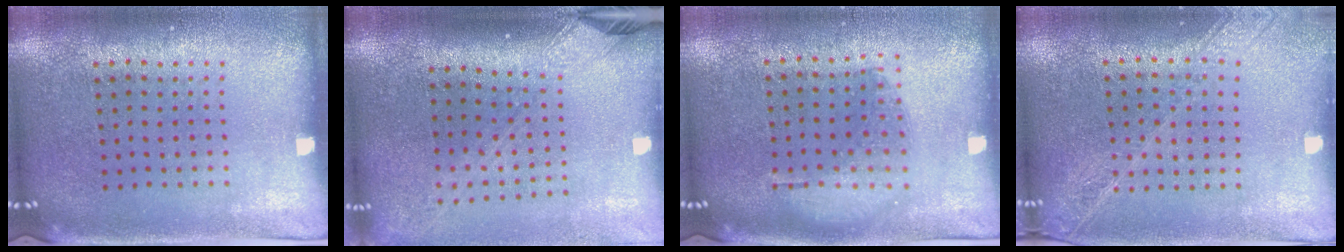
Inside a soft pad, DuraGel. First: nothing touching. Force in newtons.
{"total": 2.2, "press": 1.6, "slide": 1.5}
{"total": 1.1, "press": 1.0, "slide": 0.4}
{"total": 1.8, "press": 1.6, "slide": 0.8}